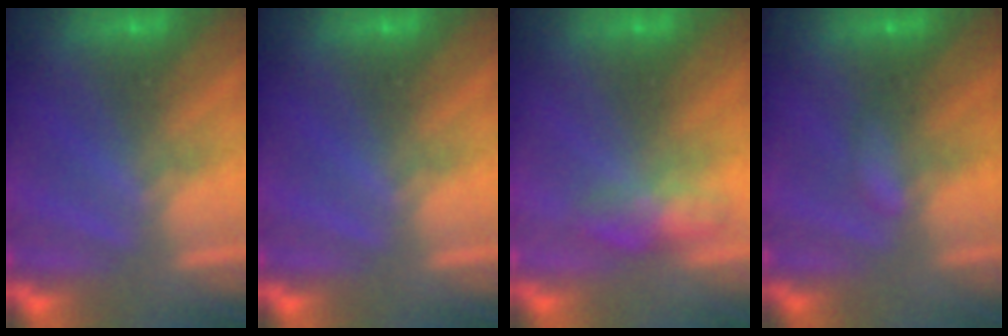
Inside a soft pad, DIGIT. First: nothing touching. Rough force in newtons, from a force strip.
{"total": 0.0}
{"total": 2.8}
{"total": 2.1}